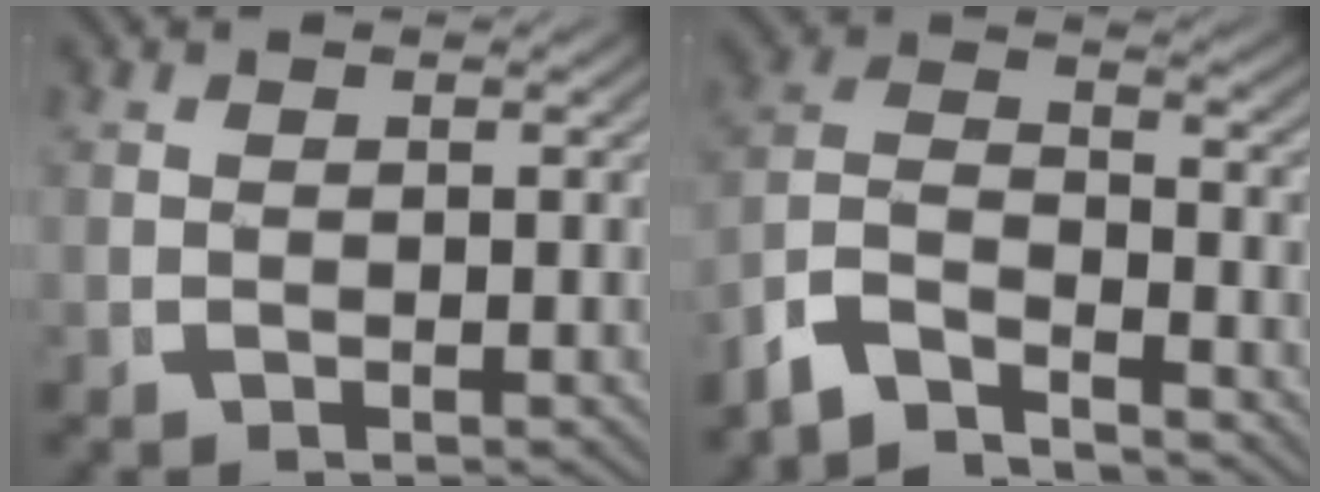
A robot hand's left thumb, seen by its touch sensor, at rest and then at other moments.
{"total": 9.9, "force": [-3.1, 7.3, 5.9], "torque": [-0.132, -0.035, -0.058]}